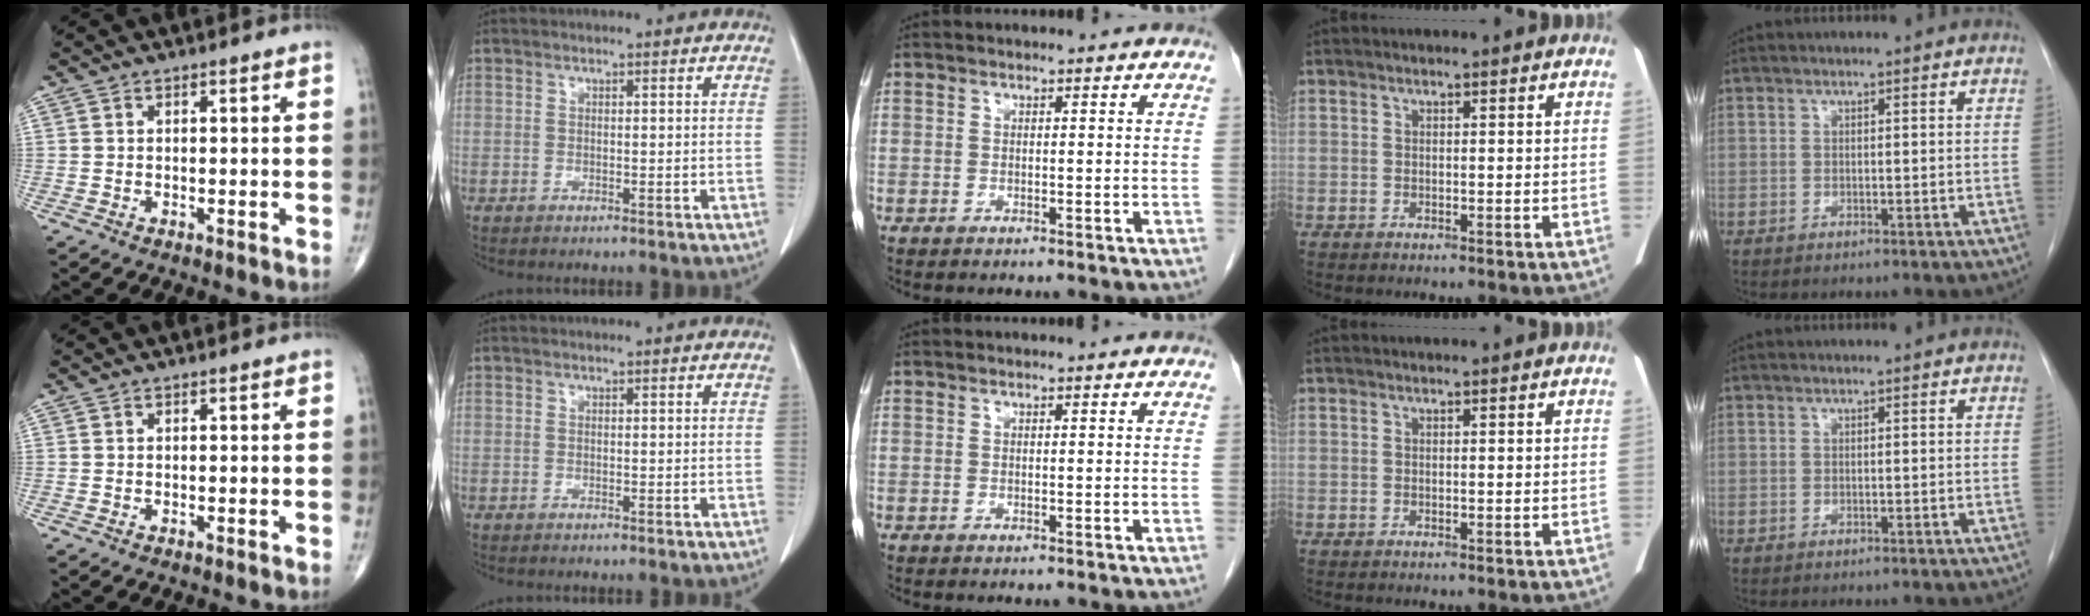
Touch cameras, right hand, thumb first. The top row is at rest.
{}